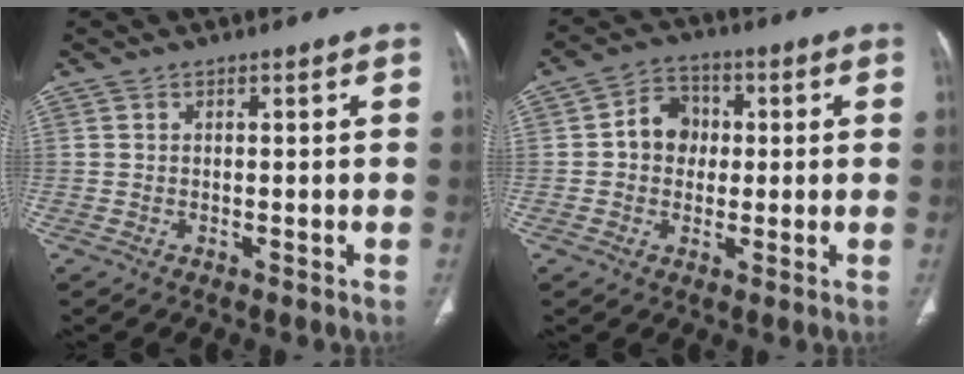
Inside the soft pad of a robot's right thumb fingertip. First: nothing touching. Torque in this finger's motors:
{"motor_torque": [-0.46, 0.40, 0.45, -0.22, 0.01]}